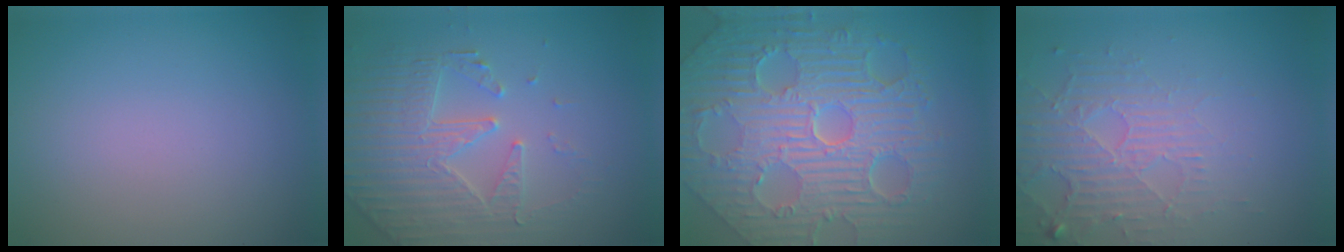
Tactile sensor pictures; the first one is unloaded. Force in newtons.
{"total": 4.4, "press": 4.2, "slide": 1.4}
{"total": 11.8, "press": 7.7, "slide": 8.9}
{"total": 5.3, "press": 3.4, "slide": 4.1}